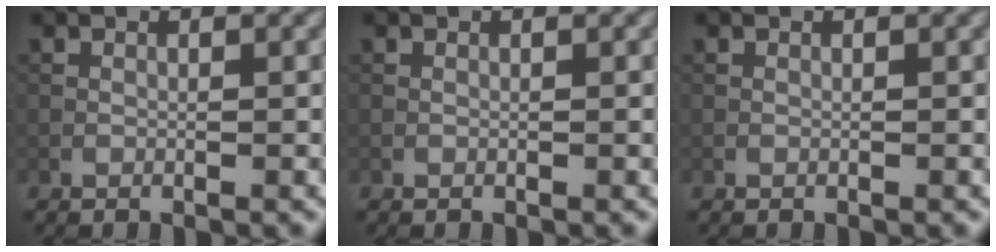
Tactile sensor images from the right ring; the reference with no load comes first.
{"total": 0.0}
{"total": 0.0}